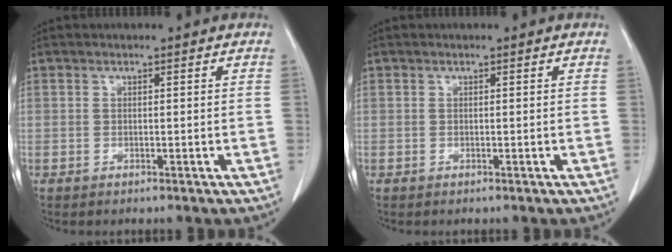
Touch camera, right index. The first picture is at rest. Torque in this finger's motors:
{"motor_torque": [0.00, 0.00, 0.00, 0.00]}